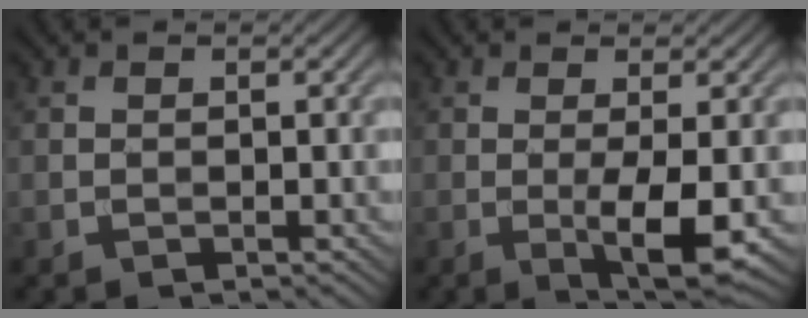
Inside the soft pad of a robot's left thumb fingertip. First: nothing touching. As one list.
[{"total": 4.9, "force": [-0.9, 0.8, 4.7], "torque": [-0.092, -0.004, -0.012]}]